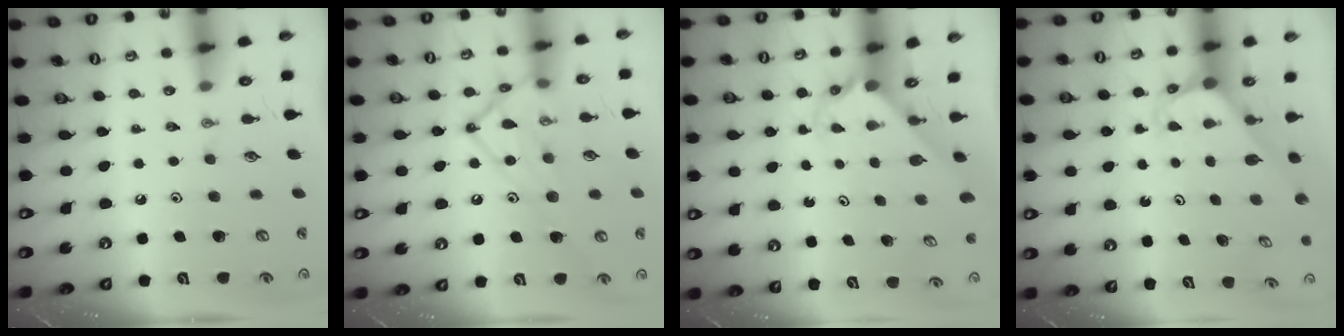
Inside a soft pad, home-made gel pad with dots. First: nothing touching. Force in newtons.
{"total": 16.0, "press": 15.9, "slide": 1.6}
{"total": 2.5, "press": 2.5, "slide": 0.3}
{"total": 2.0, "press": 2.0, "slide": 0.1}